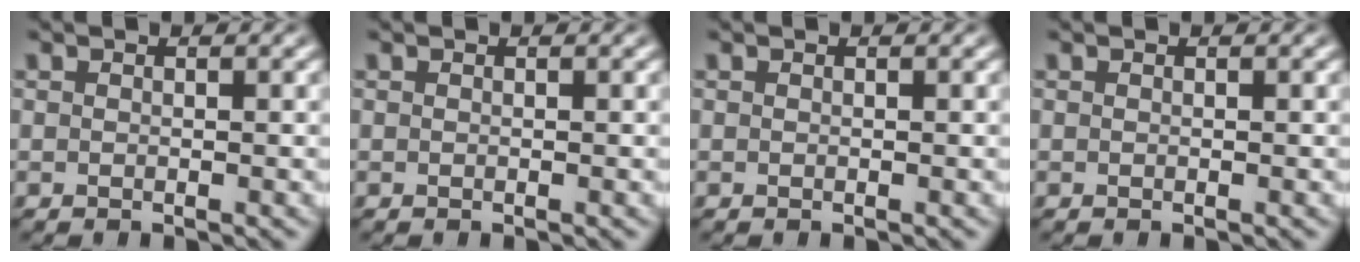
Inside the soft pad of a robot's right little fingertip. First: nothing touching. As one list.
[{"total": 0.0}, {"total": 0.0}, {"total": 0.0}]